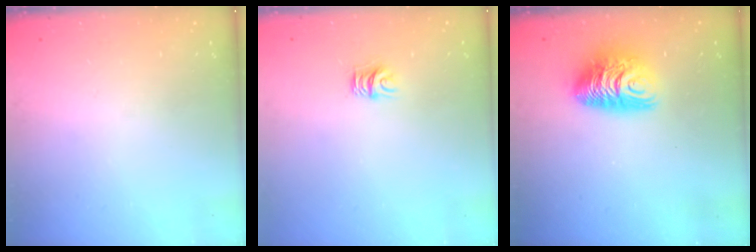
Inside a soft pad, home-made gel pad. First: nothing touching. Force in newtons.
{"total": 4.7, "press": 4.7, "slide": 0.5}
{"total": 10.7, "press": 10.6, "slide": 1.0}